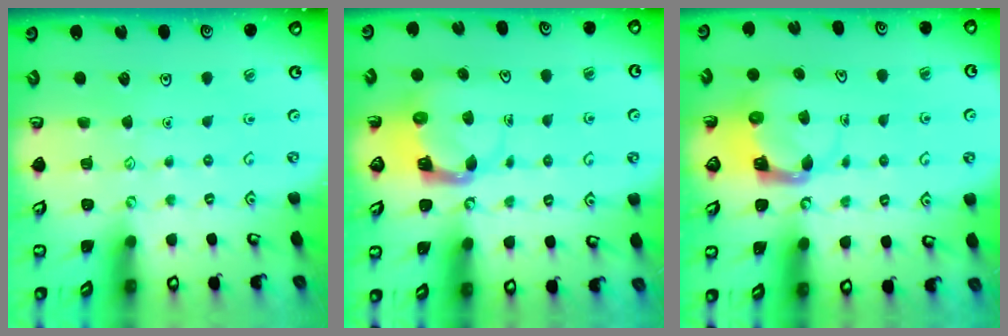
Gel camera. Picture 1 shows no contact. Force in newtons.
{"total": 3.9, "press": 3.8, "slide": 0.7}
{"total": 3.9, "press": 3.9, "slide": 0.7}